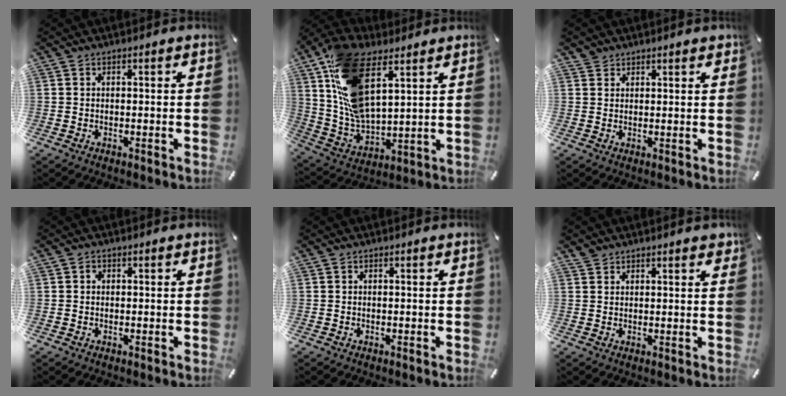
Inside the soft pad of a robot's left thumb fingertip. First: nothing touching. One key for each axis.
{"total": 18.8, "fx": 9.2, "fy": 9.7, "fz": 13.2, "tx": -0.291, "ty": -0.038, "tz": 0.166}
{"total": 1.8, "fx": 1.6, "fy": 0.8, "fz": 0.4, "tx": -0.010, "ty": -0.002, "tz": 0.031}
{"total": 0.8, "fx": 0.0, "fy": 0.7, "fz": 0.3, "tx": -0.005, "ty": 0.005, "tz": -0.002}
{"total": 0.0}
{"total": 2.4, "fx": 2.0, "fy": 1.0, "fz": 0.9, "tx": -0.013, "ty": -0.003, "tz": 0.037}